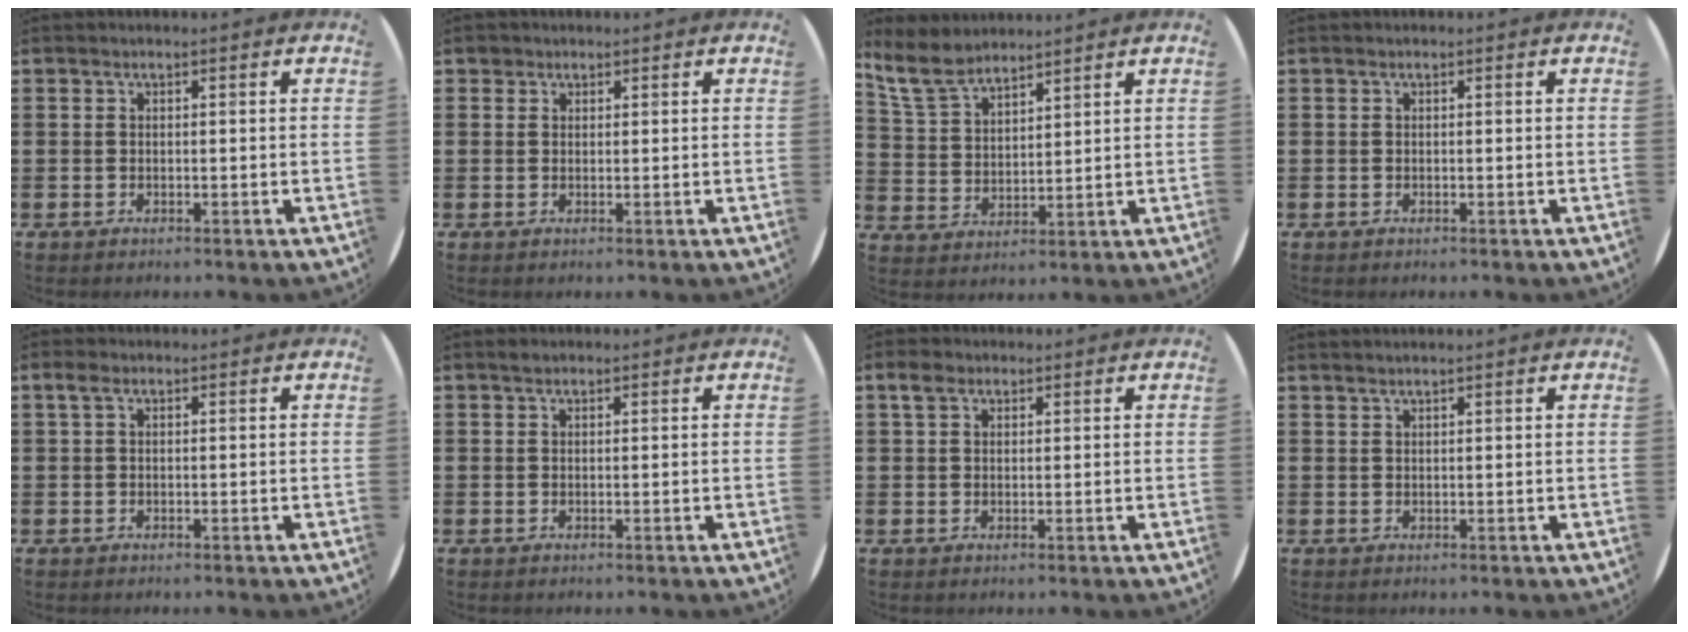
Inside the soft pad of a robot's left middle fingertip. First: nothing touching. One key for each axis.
{"total": 1.1, "fx": 0.9, "fy": 0.6, "fz": 0.0, "tx": 0.007, "ty": 0.000, "tz": 0.015}
{"total": 6.8, "fx": 5.9, "fy": 2.2, "fz": 2.5, "tx": -0.066, "ty": -0.011, "tz": 0.112}
{"total": 0.0}
{"total": 1.0, "fx": 0.5, "fy": 0.5, "fz": 0.7, "tx": -0.014, "ty": 0.006, "tz": 0.007}
{"total": 0.6, "fx": 0.5, "fy": 0.3, "fz": 0.1, "tx": 0.007, "ty": -0.001, "tz": 0.007}
{"total": 2.2, "fx": 1.6, "fy": 1.3, "fz": 0.9, "tx": -0.004, "ty": 0.000, "tz": 0.026}
{"total": 0.7, "fx": 0.7, "fy": -0.2, "fz": 0.0, "tx": 0.002, "ty": 0.000, "tz": 0.014}